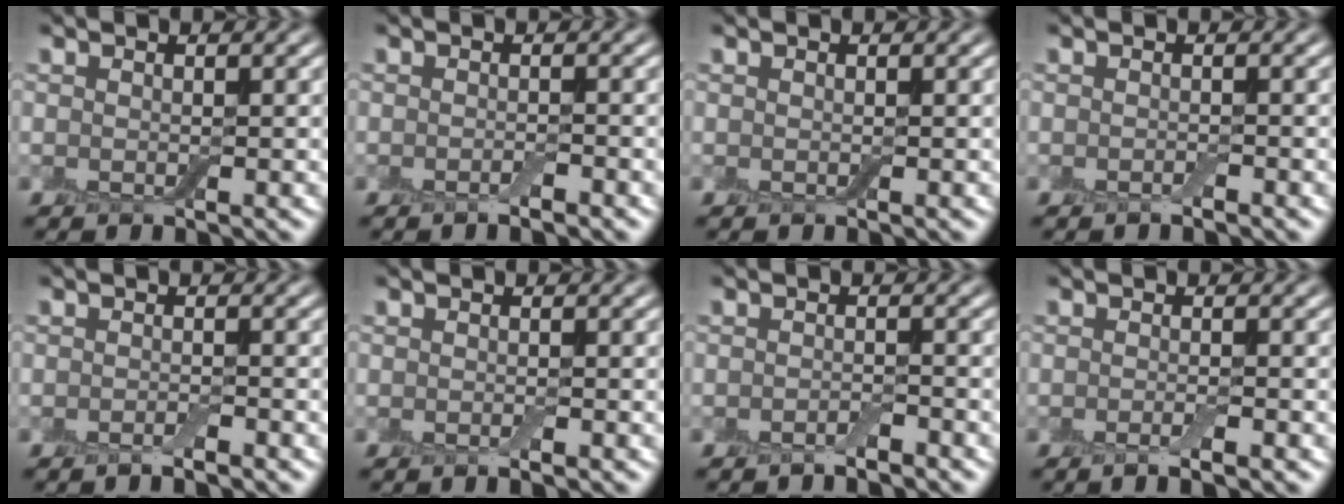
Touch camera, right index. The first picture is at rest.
{"total": 1.0, "force": [-0.6, 0.1, 0.7], "torque": [-0.012, -0.002, -0.011]}
{"total": 0.0}
{"total": 0.5, "force": [-0.4, 0.1, 0.4], "torque": [-0.006, 0.000, -0.007]}
{"total": 1.1, "force": [-0.8, 0.1, 0.8], "torque": [-0.014, -0.003, -0.015]}
{"total": 0.7, "force": [-0.3, 0.0, 0.6], "torque": [-0.010, -0.002, -0.006]}
{"total": 1.2, "force": [-0.9, 0.2, 0.7], "torque": [-0.012, 0.000, -0.018]}
{"total": 1.8, "force": [-0.8, 0.3, 1.6], "torque": [-0.022, -0.004, -0.015]}